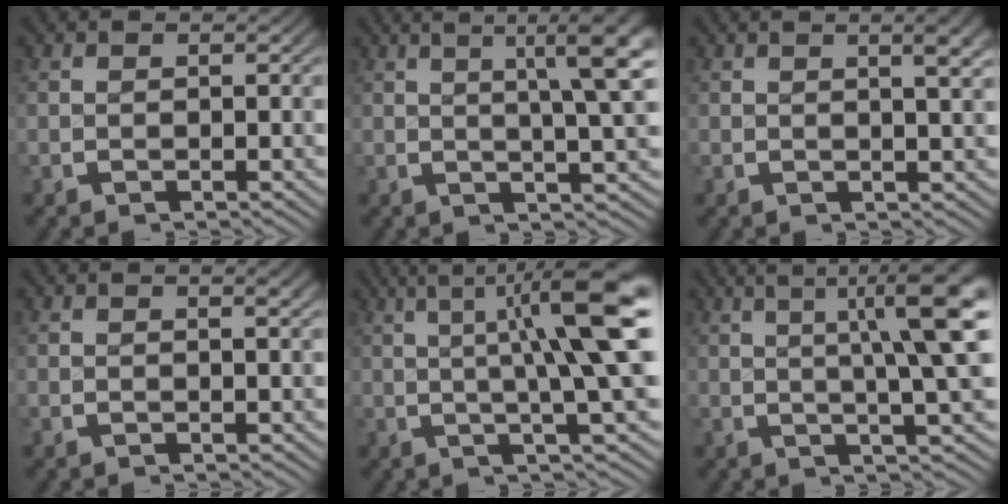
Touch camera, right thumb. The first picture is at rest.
{"total": 9.3, "force": [3.5, 3.8, 7.8], "torque": [-0.089, 0.015, 0.040]}
{"total": 3.4, "force": [1.2, 1.0, 3.0], "torque": [-0.033, 0.004, 0.015]}
{"total": 0.9, "force": [0.4, 0.2, 0.8], "torque": [-0.008, -0.001, 0.005]}
{"total": 10.0, "force": [2.1, 3.5, 9.1], "torque": [-0.120, 0.002, 0.022]}
{"total": 10.1, "force": [3.1, 3.9, 8.8], "torque": [-0.106, 0.003, 0.034]}